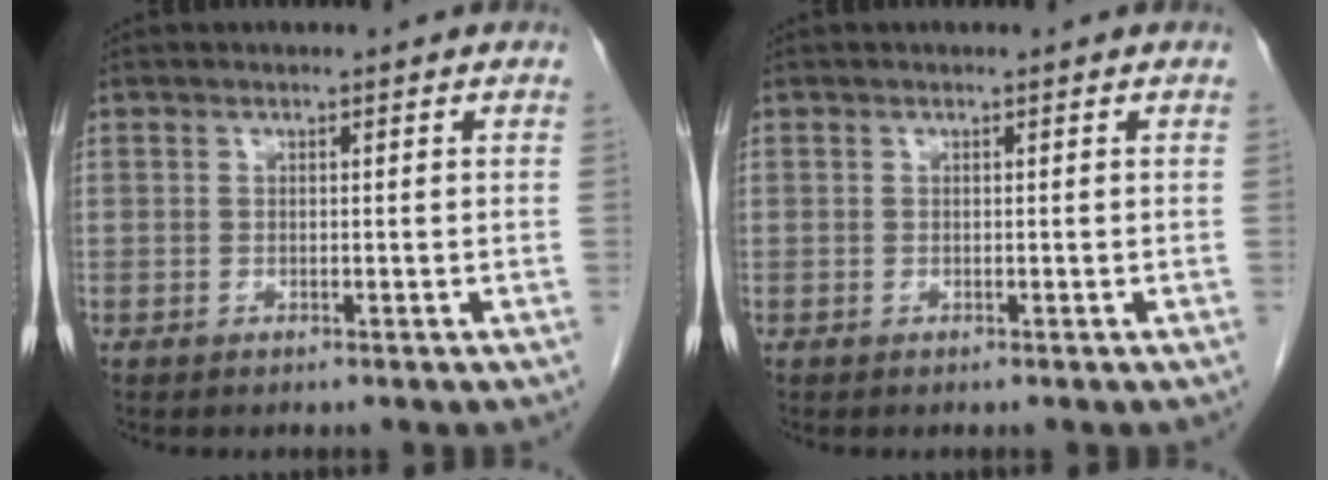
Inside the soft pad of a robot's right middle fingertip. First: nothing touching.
{"total": 0.0}